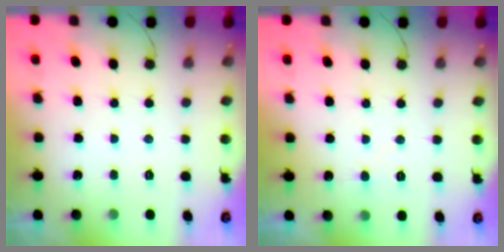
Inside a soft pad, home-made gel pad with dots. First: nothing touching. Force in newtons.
{"total": 3.8, "press": 3.8, "slide": 0.3}